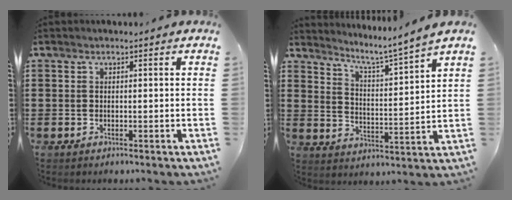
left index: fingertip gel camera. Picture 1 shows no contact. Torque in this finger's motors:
{"motor_torque": [0.52, -0.49, 0.11, 0.01]}